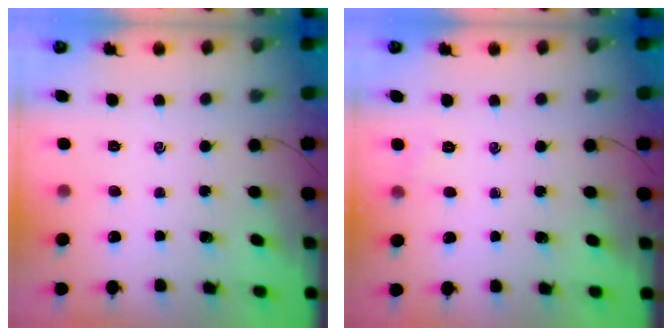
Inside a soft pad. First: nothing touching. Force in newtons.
{"total": 3.5, "press": 3.3, "slide": 1.1}